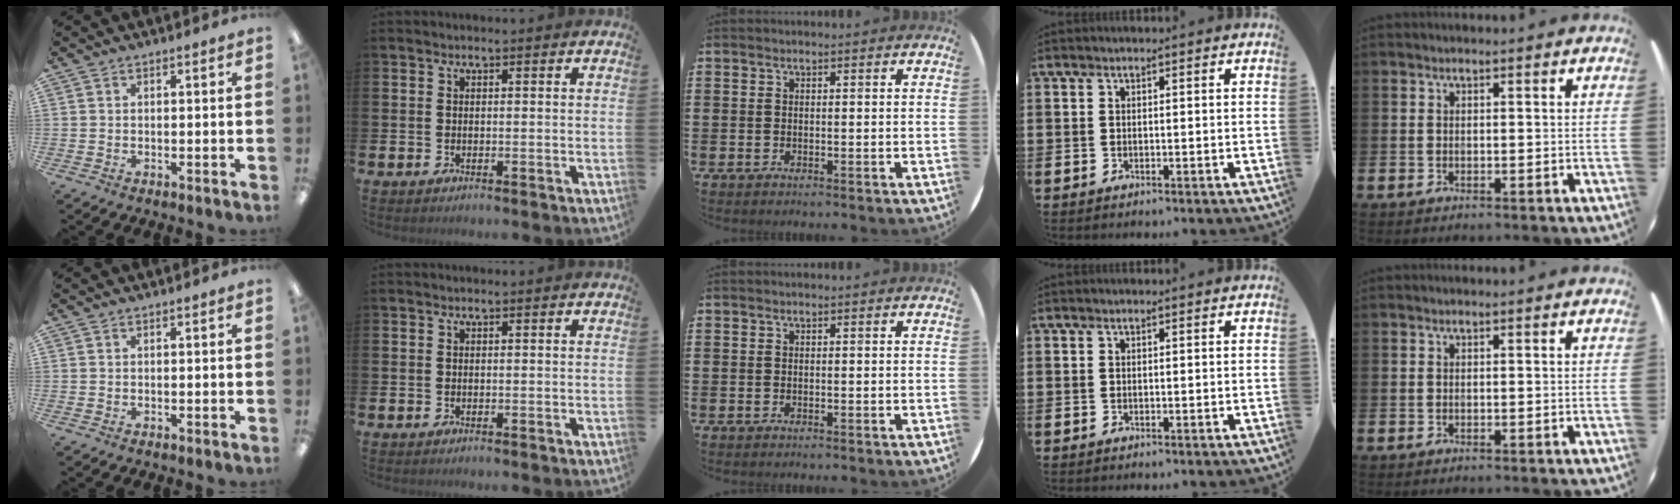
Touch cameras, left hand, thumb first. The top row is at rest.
{}